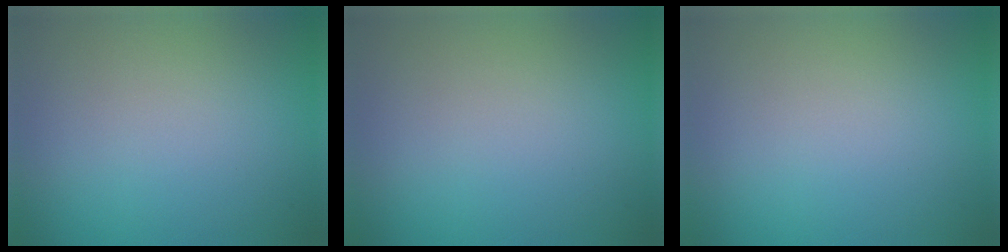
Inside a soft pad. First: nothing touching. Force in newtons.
{"total": 0.0}
{"total": 0.0}